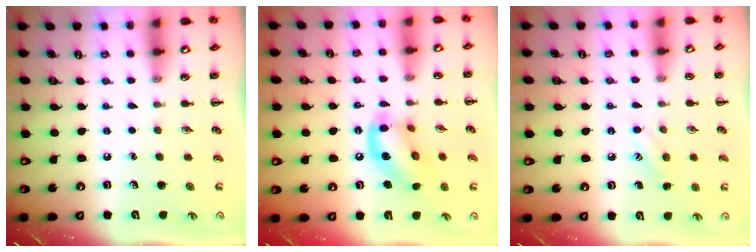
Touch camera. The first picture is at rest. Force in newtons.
{"total": 14.4, "press": 14.3, "slide": 1.5}
{"total": 7.3, "press": 7.1, "slide": 1.8}